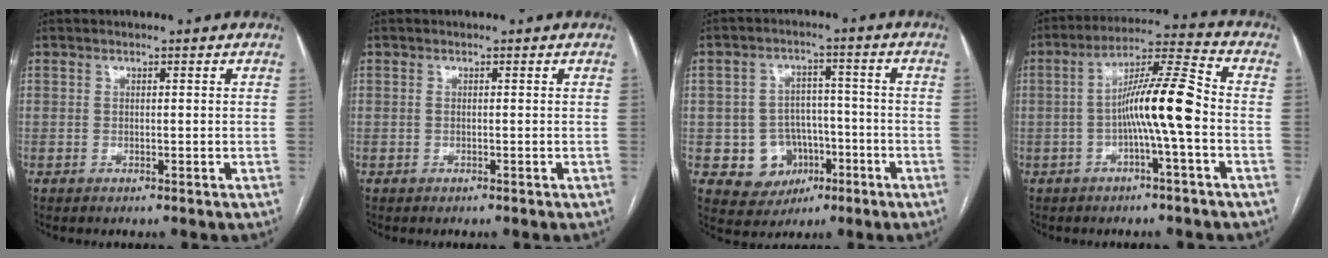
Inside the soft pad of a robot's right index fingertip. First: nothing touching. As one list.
[{"total": 0.0}, {"total": 8.0, "force": [-2.6, 7.3, 2.0], "torque": [-0.029, 0.023, -0.028]}, {"total": 10.4, "force": [-2.0, 0.0, 10.2], "torque": [-0.177, 0.021, -0.040]}]